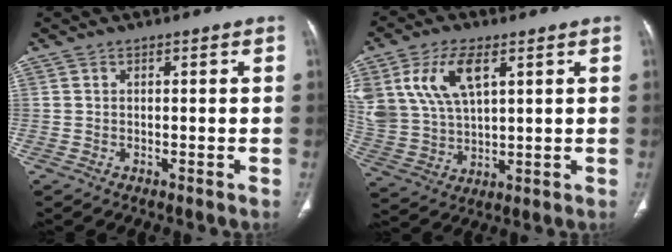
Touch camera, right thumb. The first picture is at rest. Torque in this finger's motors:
{"motor_torque": [0.21, 0.24, 0.70, 0.16, 0.22]}